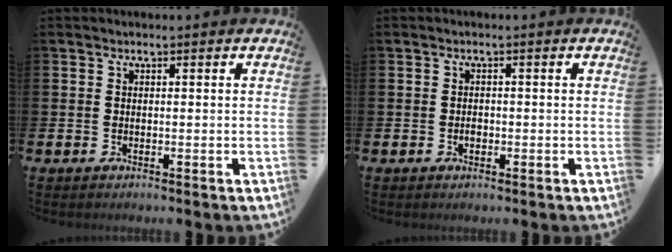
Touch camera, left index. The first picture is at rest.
{"total": 1.1, "force": [-0.4, 0.8, 0.6], "torque": [-0.012, 0.004, -0.008]}